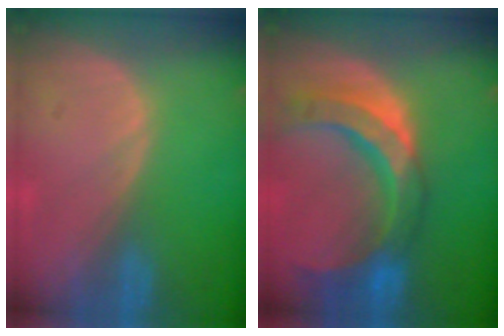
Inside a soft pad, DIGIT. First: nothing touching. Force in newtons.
{"total": 11.3, "press": 9.6, "slide": 6.1}